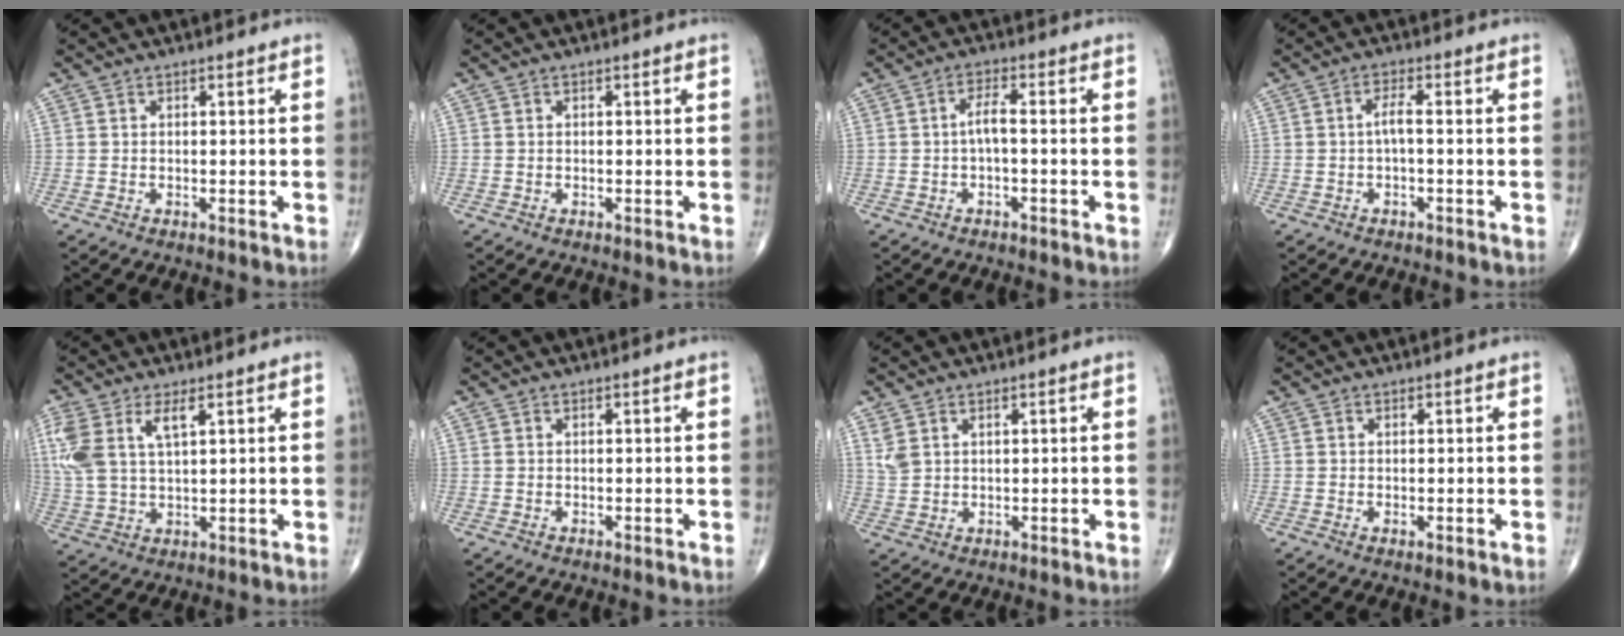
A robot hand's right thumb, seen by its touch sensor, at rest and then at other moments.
{"total": 0.0}
{"total": 2.8, "force": [-0.5, 0.6, 2.7], "torque": [-0.053, 0.015, -0.009]}
{"total": 2.2, "force": [-0.4, 0.2, 2.1], "torque": [-0.044, 0.011, -0.007]}
{"total": 9.8, "force": [3.8, 4.4, 7.9], "torque": [-0.190, 0.003, 0.085]}
{"total": 0.0}
{"total": 2.7, "force": [1.6, 1.6, 1.5], "torque": [-0.030, -0.003, 0.043]}
{"total": 0.6, "force": [0.1, 0.1, 0.5], "torque": [-0.009, -0.004, 0.001]}